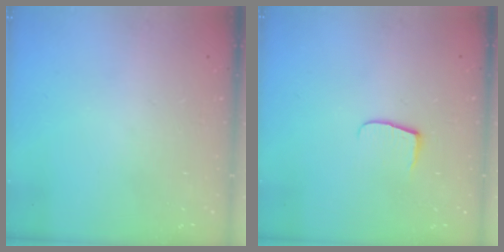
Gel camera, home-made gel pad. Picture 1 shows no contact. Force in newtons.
{"total": 5.2, "press": 5.2, "slide": 0.7}